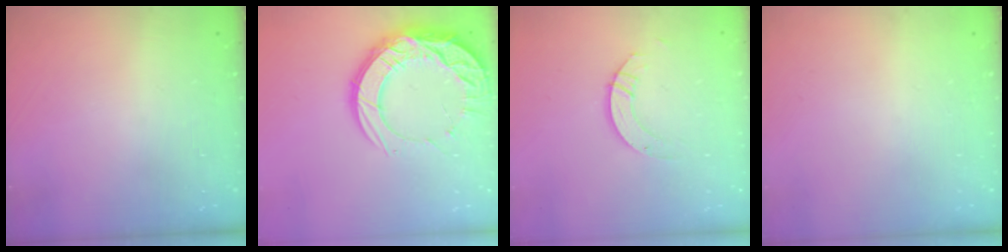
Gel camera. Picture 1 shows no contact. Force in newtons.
{"total": 18.6, "press": 18.6, "slide": 1.4}
{"total": 4.4, "press": 4.4, "slide": 0.0}
{"total": 0.0}